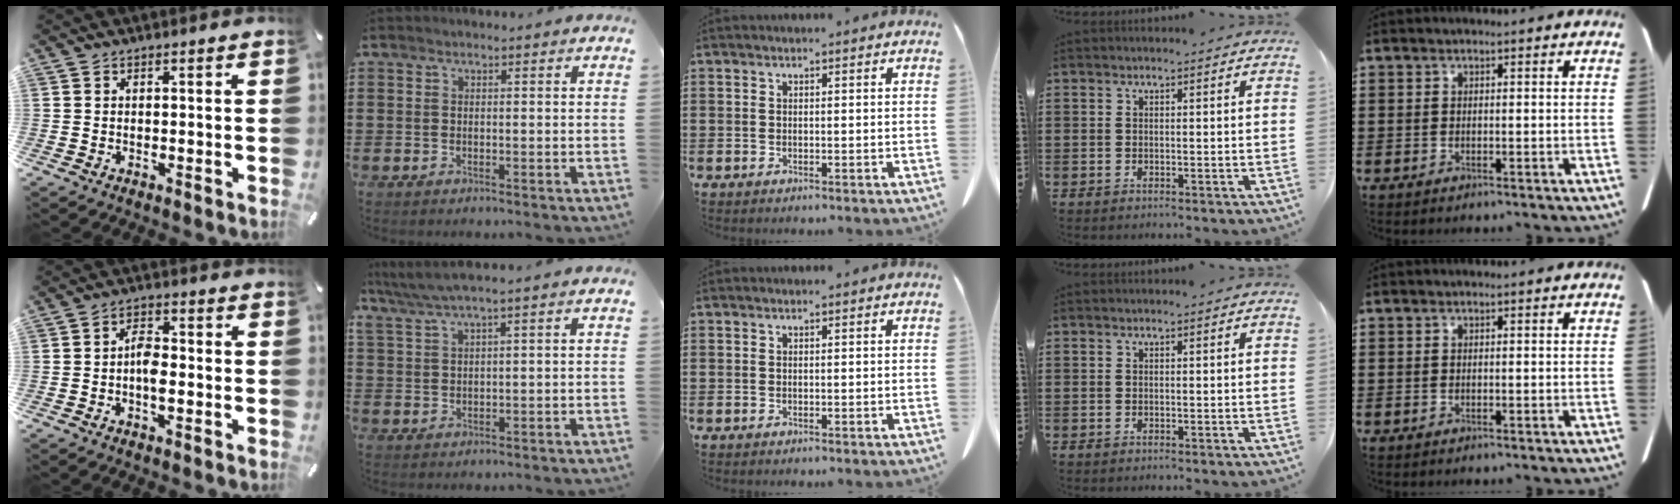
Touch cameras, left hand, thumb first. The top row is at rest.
{"thumb": {"total": 4.6, "force": [-1.5, 2.3, 3.7], "torque": [-0.070, 0.010, -0.026]}, "index": {"total": 2.5, "force": [1.5, -0.2, 2.1], "torque": [-0.044, -0.002, 0.024]}}